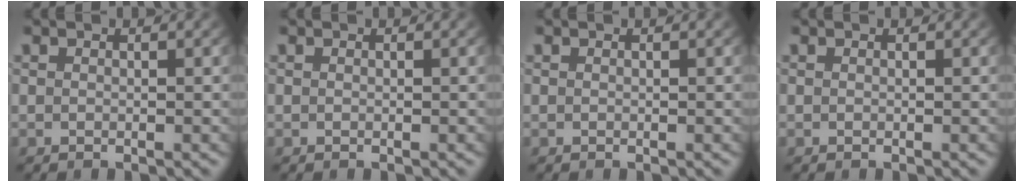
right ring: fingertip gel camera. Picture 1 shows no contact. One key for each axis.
{"total": 0.0}
{"total": 0.0}
{"total": 0.0}